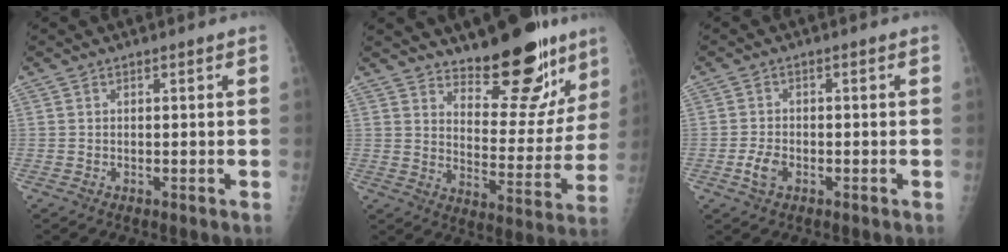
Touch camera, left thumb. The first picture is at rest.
{"total": 16.9, "force": [12.8, 6.1, 9.2], "torque": [-0.072, -0.104, 0.187]}
{"total": 3.2, "force": [-1.3, 2.0, 2.2], "torque": [-0.045, 0.007, -0.025]}